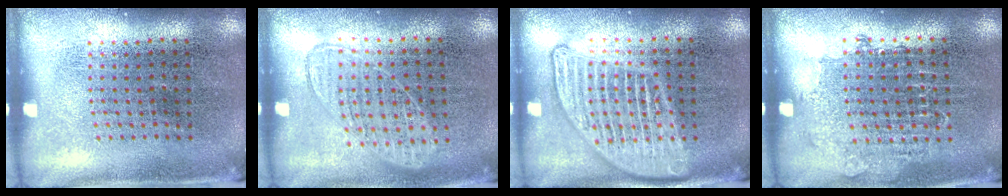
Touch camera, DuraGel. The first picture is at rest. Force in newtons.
{"total": 1.0, "press": 0.9, "slide": 0.4}
{"total": 2.8, "press": 2.8, "slide": 0.3}
{"total": 0.5, "press": 0.5, "slide": 0.1}